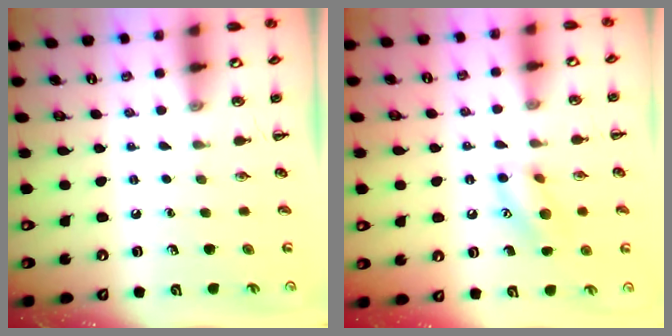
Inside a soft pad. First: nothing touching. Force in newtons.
{"total": 11.0, "press": 10.9, "slide": 1.1}